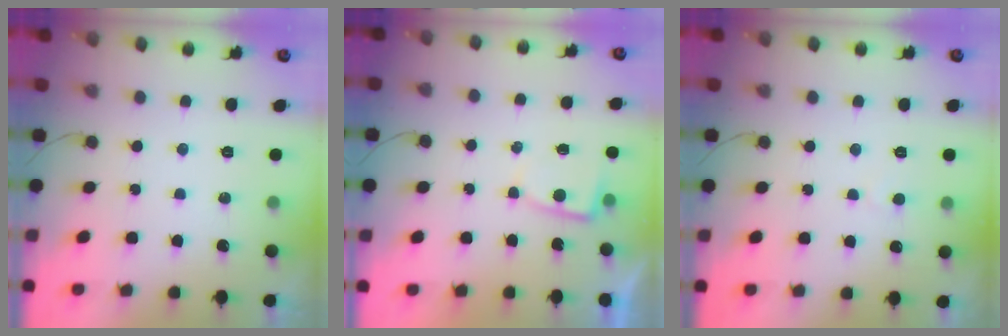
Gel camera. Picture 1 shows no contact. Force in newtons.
{"total": 3.0, "press": 3.0, "slide": 0.3}
{"total": 2.7, "press": 2.7, "slide": 0.3}